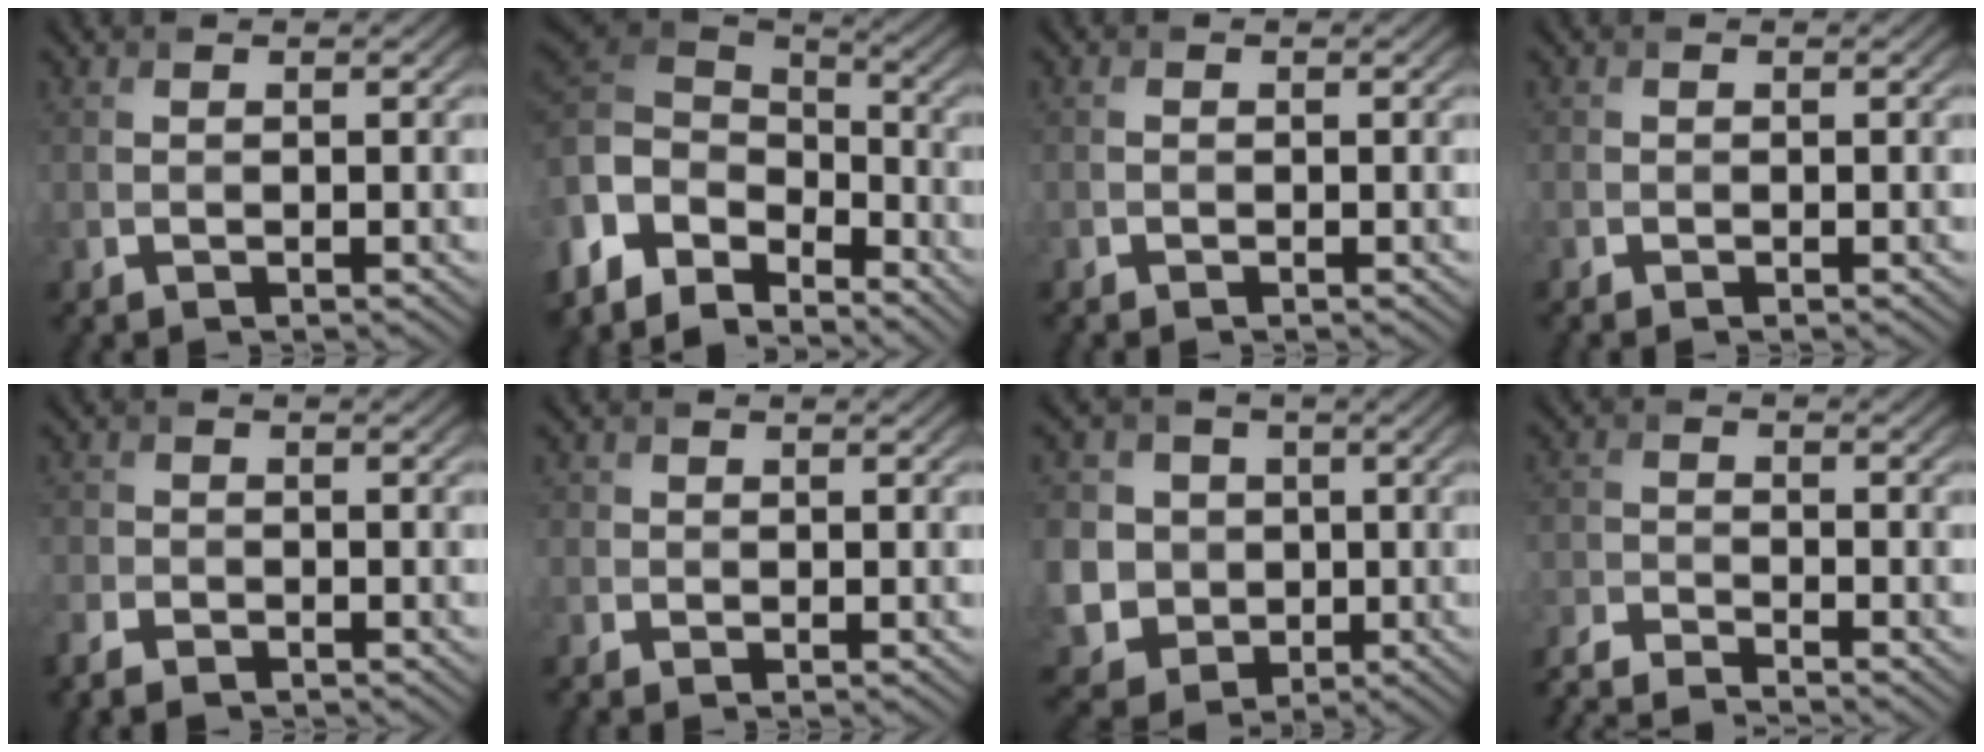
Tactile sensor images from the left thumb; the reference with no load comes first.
{"total": 10.3, "force": [-2.5, 7.4, 6.7], "torque": [-0.188, -0.005, -0.047]}
{"total": 0.6, "force": [-0.6, 0.1, 0.2], "torque": [-0.005, -0.002, -0.014]}
{"total": 1.1, "force": [-1.0, 0.2, 0.2], "torque": [-0.005, -0.006, -0.023]}
{"total": 2.9, "force": [-2.3, 1.3, 1.3], "torque": [-0.032, -0.005, -0.048]}
{"total": 1.5, "force": [-1.0, 1.0, 0.3], "torque": [-0.008, -0.002, -0.019]}
{"total": 11.6, "force": [-0.2, 10.9, 4.0], "torque": [-0.169, -0.017, -0.009]}
{"total": 5.5, "force": [-5.1, 0.5, 2.0], "torque": [-0.045, -0.010, -0.106]}